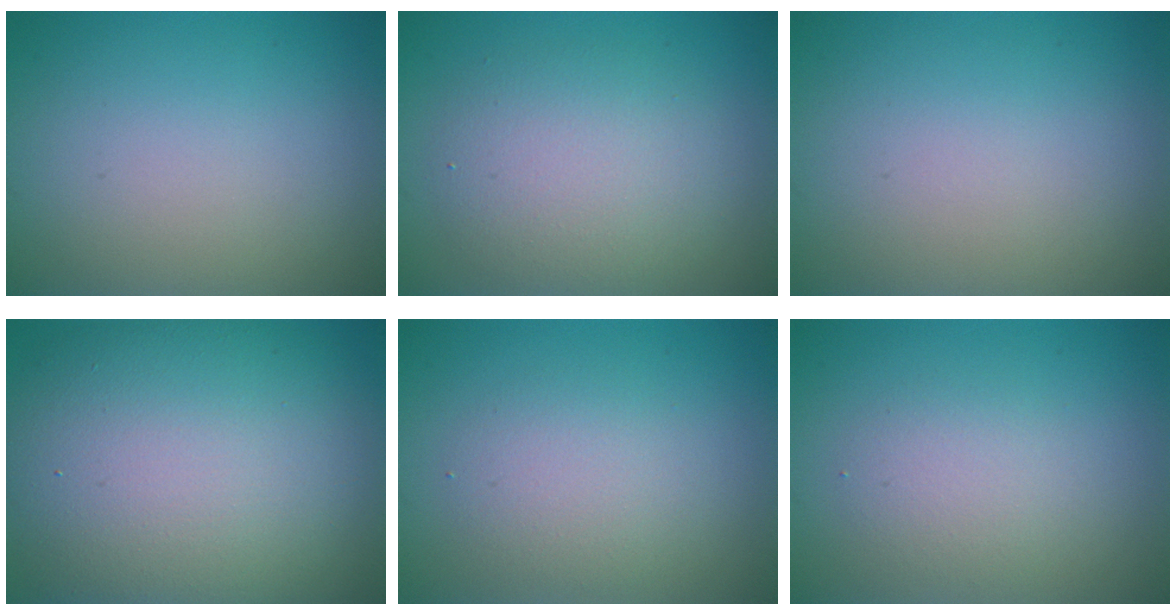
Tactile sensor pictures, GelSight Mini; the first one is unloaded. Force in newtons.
{"total": 4.7, "press": 4.7, "slide": 0.3}
{"total": 0.0}
{"total": 14.1, "press": 14.1, "slide": 0.8}
{"total": 2.6, "press": 2.6, "slide": 0.3}
{"total": 2.3, "press": 2.3, "slide": 0.2}